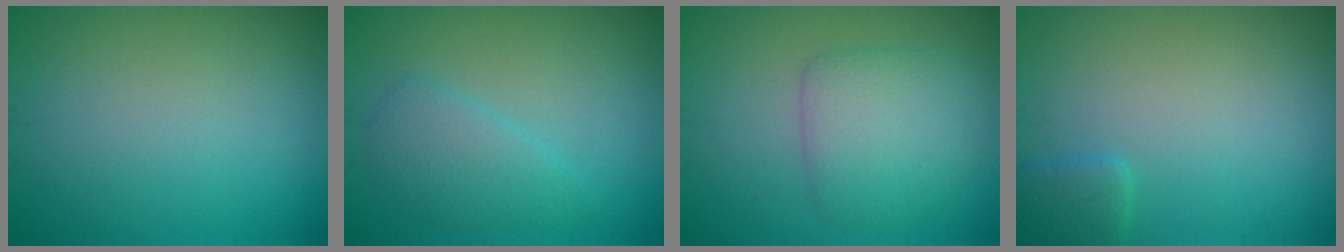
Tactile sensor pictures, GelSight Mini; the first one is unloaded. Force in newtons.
{"total": 2.7, "press": 2.7, "slide": 0.2}
{"total": 4.2, "press": 4.2, "slide": 0.1}
{"total": 1.5, "press": 1.5, "slide": 0.1}